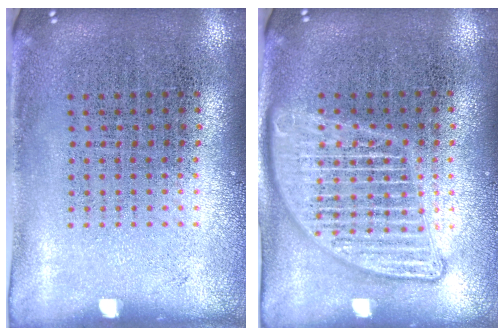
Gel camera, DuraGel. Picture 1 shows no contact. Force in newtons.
{"total": 2.7, "press": 2.7, "slide": 0.2}